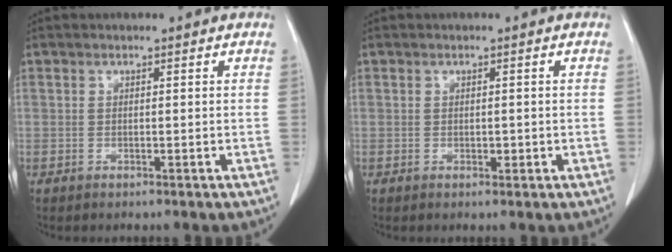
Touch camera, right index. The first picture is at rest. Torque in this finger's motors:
{"motor_torque": [-0.05, 0.09, -0.06, 0.00]}